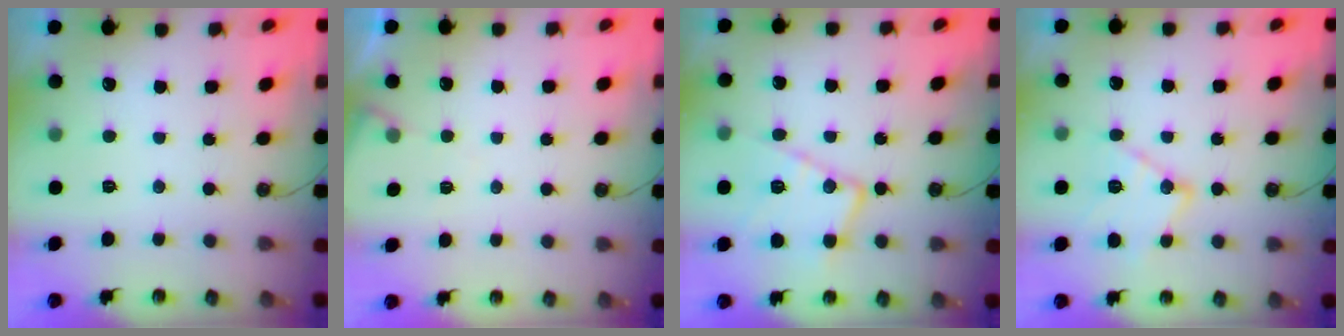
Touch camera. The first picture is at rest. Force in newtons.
{"total": 4.4, "press": 4.4, "slide": 0.6}
{"total": 14.7, "press": 14.6, "slide": 1.3}
{"total": 12.8, "press": 12.7, "slide": 0.8}